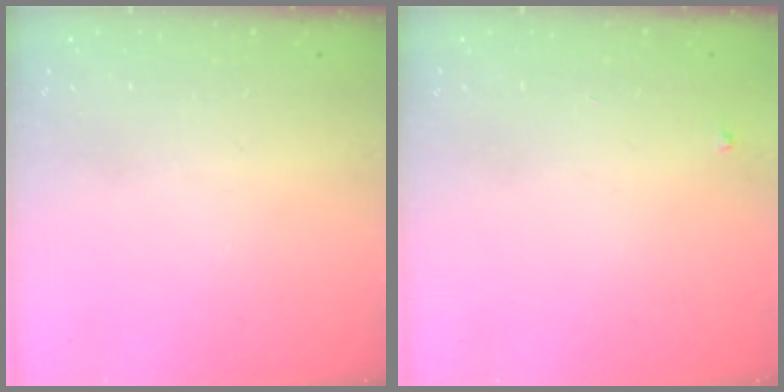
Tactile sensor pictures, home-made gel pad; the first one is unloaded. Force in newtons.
{"total": 2.6, "press": 2.6, "slide": 0.4}